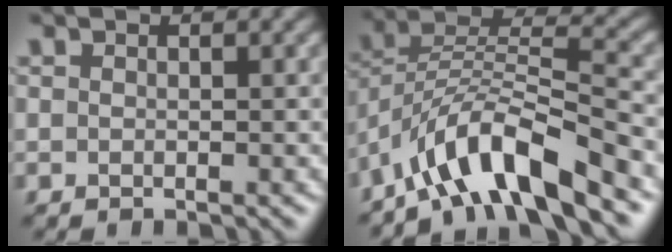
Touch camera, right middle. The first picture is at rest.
{"total": 9.0, "force": [-6.3, 2.2, 6.0], "torque": [-0.096, 0.010, -0.124]}